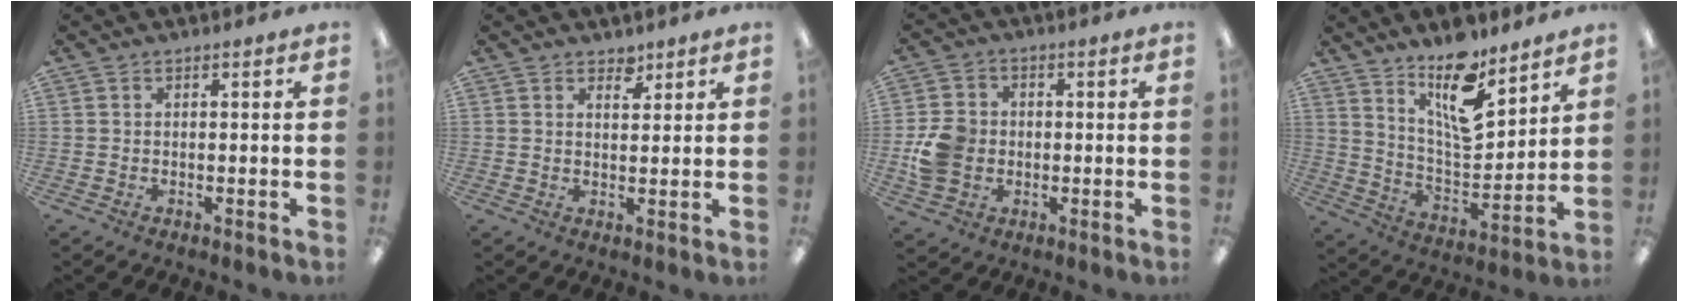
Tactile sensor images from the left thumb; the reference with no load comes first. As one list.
[{"total": 2.9, "force": [2.4, 1.3, 0.9], "torque": [0.003, -0.015, 0.039]}, {"total": 8.3, "force": [-0.9, 7.1, 4.3], "torque": [-0.083, 0.013, -0.014]}, {"total": 15.5, "force": [11.2, 5.2, 9.3], "torque": [-0.145, -0.079, 0.189]}]